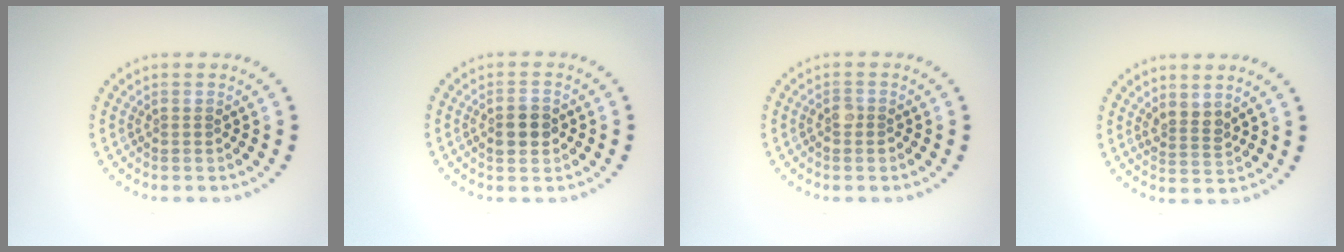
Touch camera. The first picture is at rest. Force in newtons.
{"total": 2.8, "press": 2.8, "slide": 0.2}
{"total": 1.0, "press": 0.9, "slide": 0.5}
{"total": 2.0, "press": 1.6, "slide": 1.2}